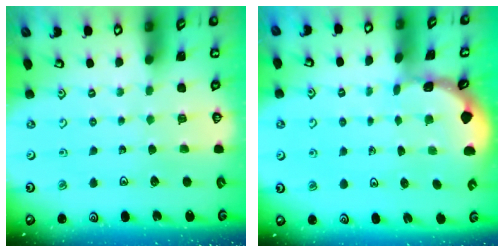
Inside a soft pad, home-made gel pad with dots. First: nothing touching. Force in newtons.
{"total": 0.6, "press": 0.6, "slide": 0.2}